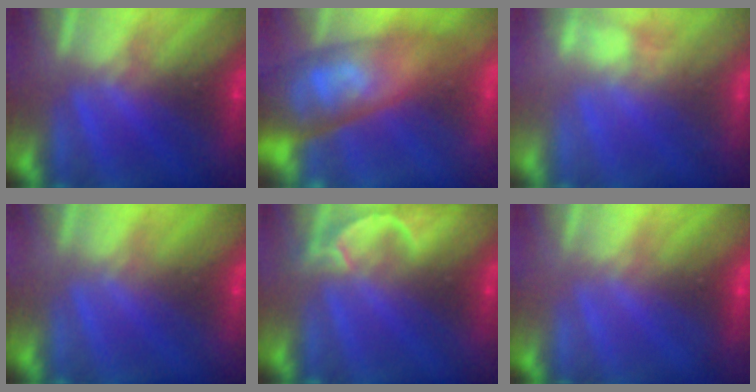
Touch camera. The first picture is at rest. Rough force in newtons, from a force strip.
{"total": 11.2}
{"total": 2.8}
{"total": 2.4}
{"total": 4.7}
{"total": 2.2}